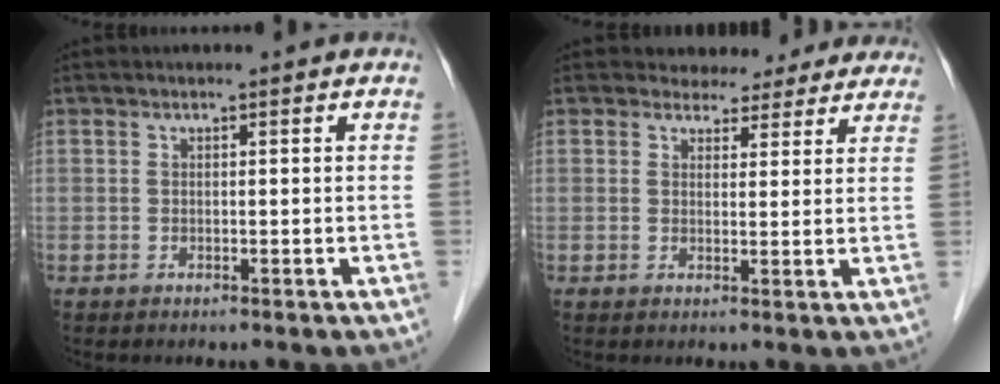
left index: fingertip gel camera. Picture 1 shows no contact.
{"total": 7.3, "force": [6.5, 3.1, 0.7], "torque": [0.011, 0.005, 0.063]}